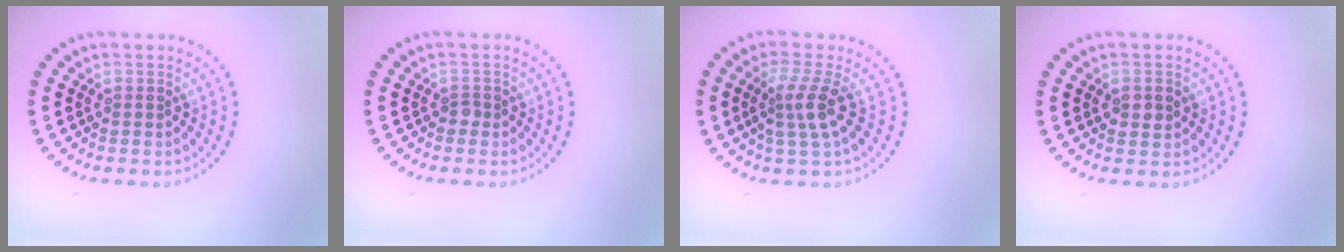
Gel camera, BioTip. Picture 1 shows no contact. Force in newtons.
{"total": 0.8, "press": 0.5, "slide": 0.5}
{"total": 2.8, "press": 2.1, "slide": 1.9}
{"total": 1.7, "press": 1.7, "slide": 0.2}